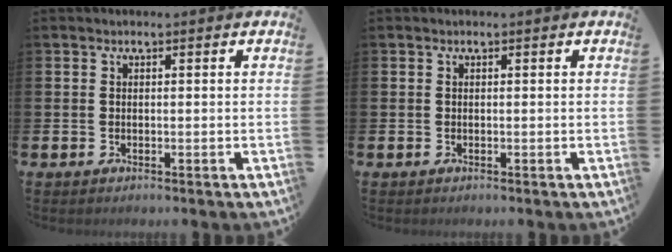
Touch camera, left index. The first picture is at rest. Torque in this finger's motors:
{"motor_torque": [-0.01, -0.01, 0.00, -0.01]}